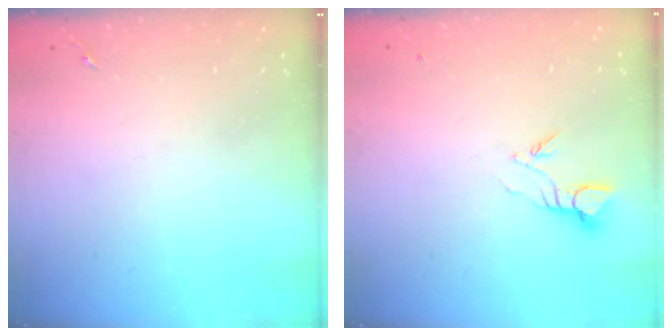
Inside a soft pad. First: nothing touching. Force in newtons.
{"total": 3.7, "press": 3.7, "slide": 0.1}